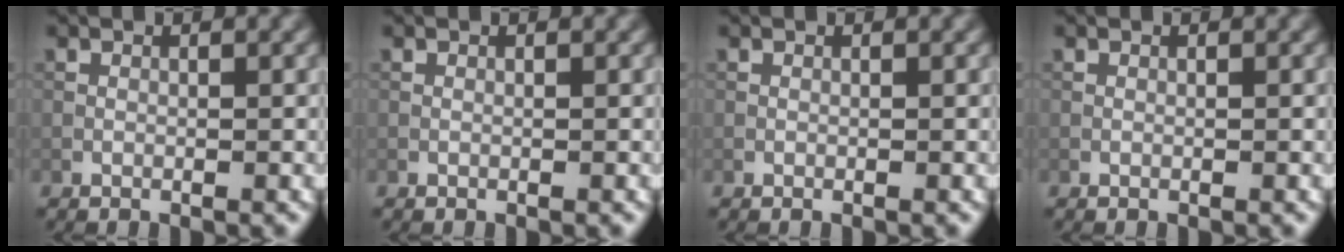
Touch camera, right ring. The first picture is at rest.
{"total": 0.0}
{"total": 0.0}
{"total": 0.0}